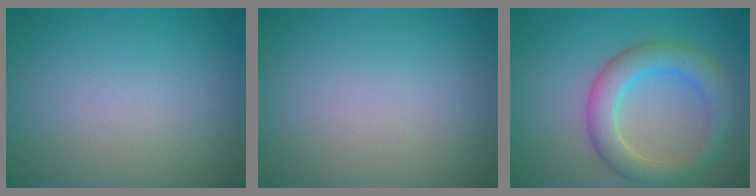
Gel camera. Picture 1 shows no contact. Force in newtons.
{"total": 0.0}
{"total": 5.1, "press": 5.1, "slide": 0.2}